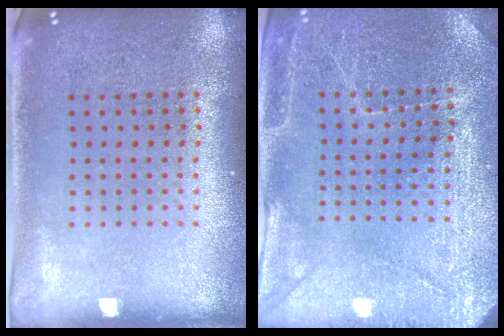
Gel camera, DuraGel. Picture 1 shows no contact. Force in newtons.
{"total": 2.9, "press": 2.9, "slide": 0.2}